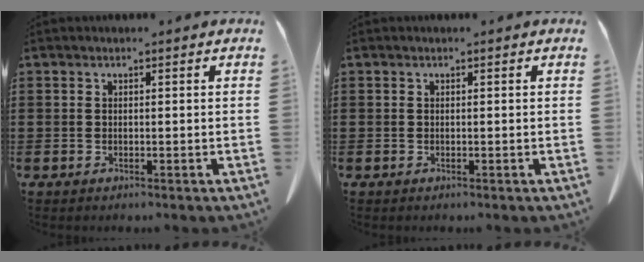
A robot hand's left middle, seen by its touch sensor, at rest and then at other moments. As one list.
[{"total": 0.0}]